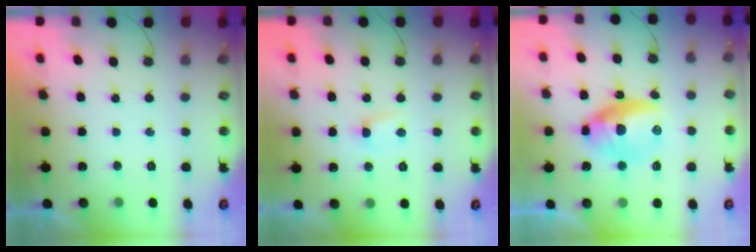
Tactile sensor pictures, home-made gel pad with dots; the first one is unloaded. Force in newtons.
{"total": 2.8, "press": 2.8, "slide": 0.4}
{"total": 9.6, "press": 9.5, "slide": 0.9}